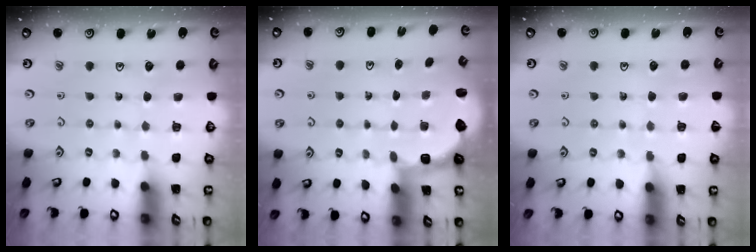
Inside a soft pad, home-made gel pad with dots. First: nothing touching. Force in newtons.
{"total": 2.7, "press": 2.0, "slide": 1.9}
{"total": 3.6, "press": 3.5, "slide": 0.6}